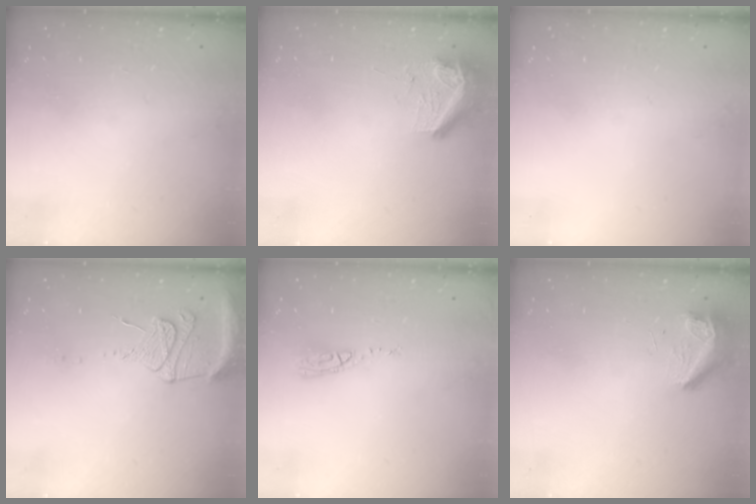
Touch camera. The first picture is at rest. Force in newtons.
{"total": 8.5, "press": 8.5, "slide": 0.5}
{"total": 0.0}
{"total": 11.4, "press": 11.3, "slide": 1.2}
{"total": 7.6, "press": 7.6, "slide": 0.7}
{"total": 13.1, "press": 10.6, "slide": 7.7}